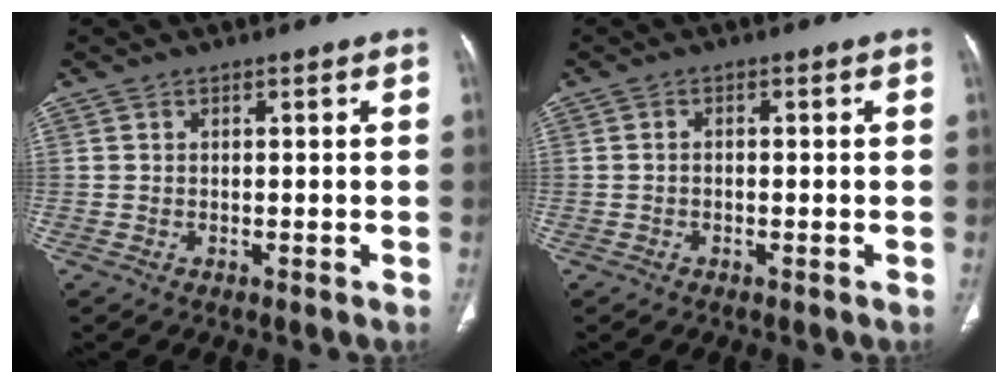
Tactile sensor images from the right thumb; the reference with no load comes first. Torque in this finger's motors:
{"motor_torque": [-0.21, -0.20, -0.06, 0.16, -0.06]}